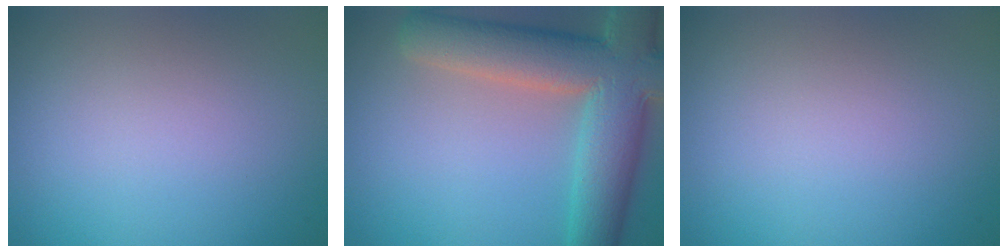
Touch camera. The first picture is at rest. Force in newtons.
{"total": 10.2, "press": 10.2, "slide": 0.9}
{"total": 0.0}